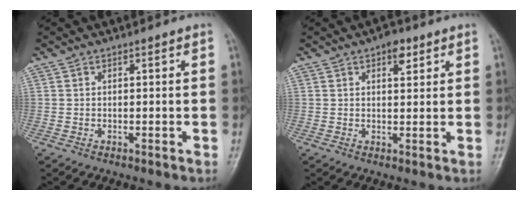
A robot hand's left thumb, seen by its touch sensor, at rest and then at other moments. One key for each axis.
{"total": 3.6, "fx": 2.0, "fy": 1.8, "fz": 2.4, "tx": -0.020, "ty": -0.005, "tz": 0.026}